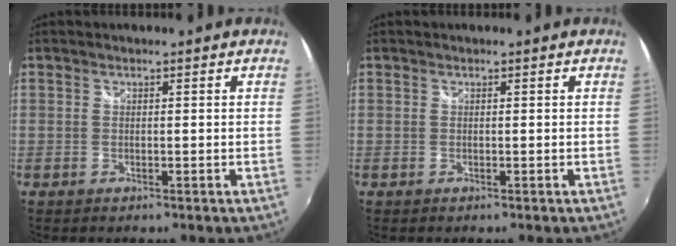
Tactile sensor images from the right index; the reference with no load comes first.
{"total": 0.0}